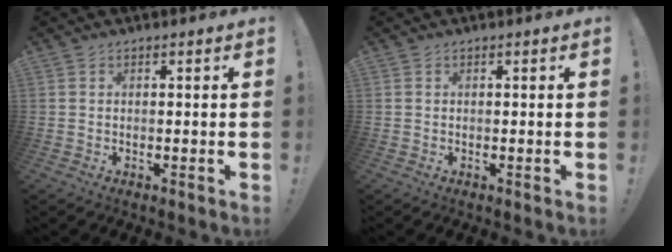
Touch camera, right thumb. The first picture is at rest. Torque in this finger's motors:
{"motor_torque": [0.00, 0.00, -0.13, 0.13, 0.00]}